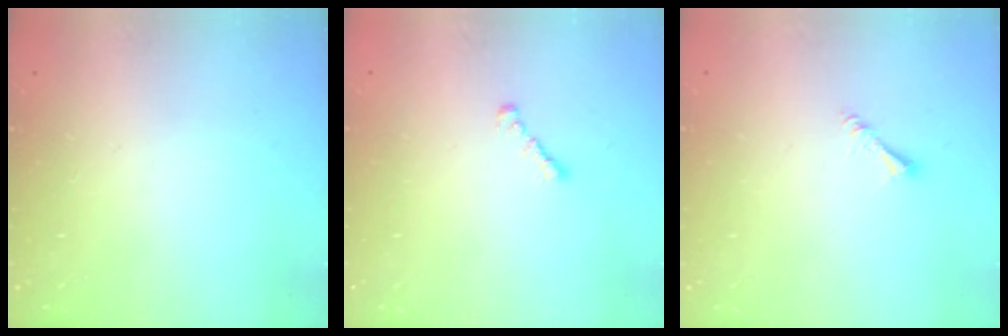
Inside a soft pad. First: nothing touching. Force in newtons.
{"total": 1.6, "press": 1.5, "slide": 0.5}
{"total": 1.6, "press": 1.6, "slide": 0.3}